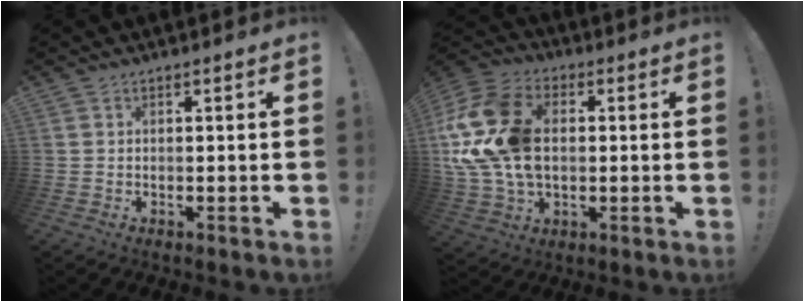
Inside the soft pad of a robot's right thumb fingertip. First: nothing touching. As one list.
[{"total": 21.2, "force": [2.2, 15.3, 14.6], "torque": [-0.276, 0.012, 0.050]}]